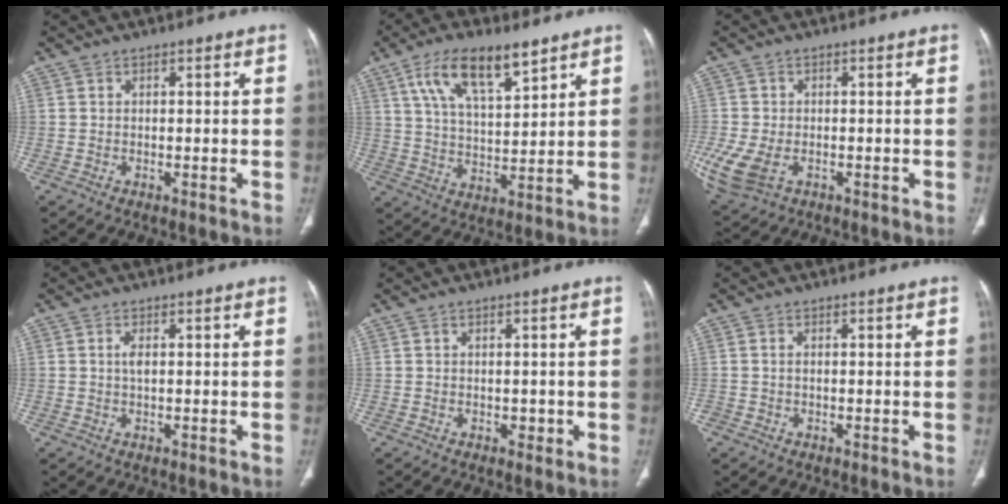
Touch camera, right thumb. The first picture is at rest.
{"total": 13.3, "force": [7.8, 5.2, 9.5], "torque": [-0.153, -0.026, 0.146]}
{"total": 10.3, "force": [-3.1, 6.9, 7.0], "torque": [-0.183, -0.007, -0.048]}
{"total": 1.5, "force": [0.3, 0.6, 1.4], "torque": [-0.030, 0.001, 0.006]}
{"total": 1.1, "force": [0.0, 0.9, 0.7], "torque": [-0.006, 0.001, 0.002]}
{"total": 0.8, "force": [-0.1, 0.6, 0.5], "torque": [-0.008, 0.001, -0.002]}